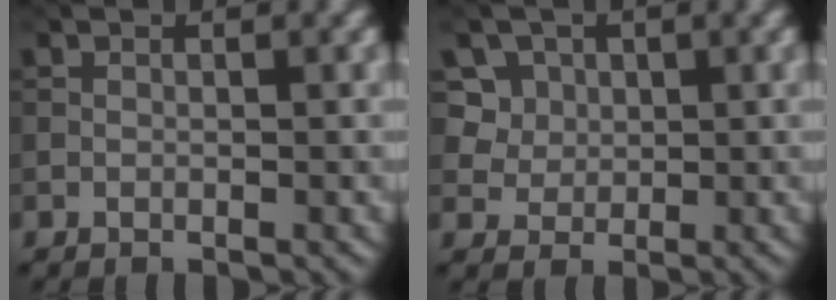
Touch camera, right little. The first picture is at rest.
{"total": 6.1, "force": [3.0, 4.8, 2.4], "torque": [-0.050, 0.003, 0.048]}